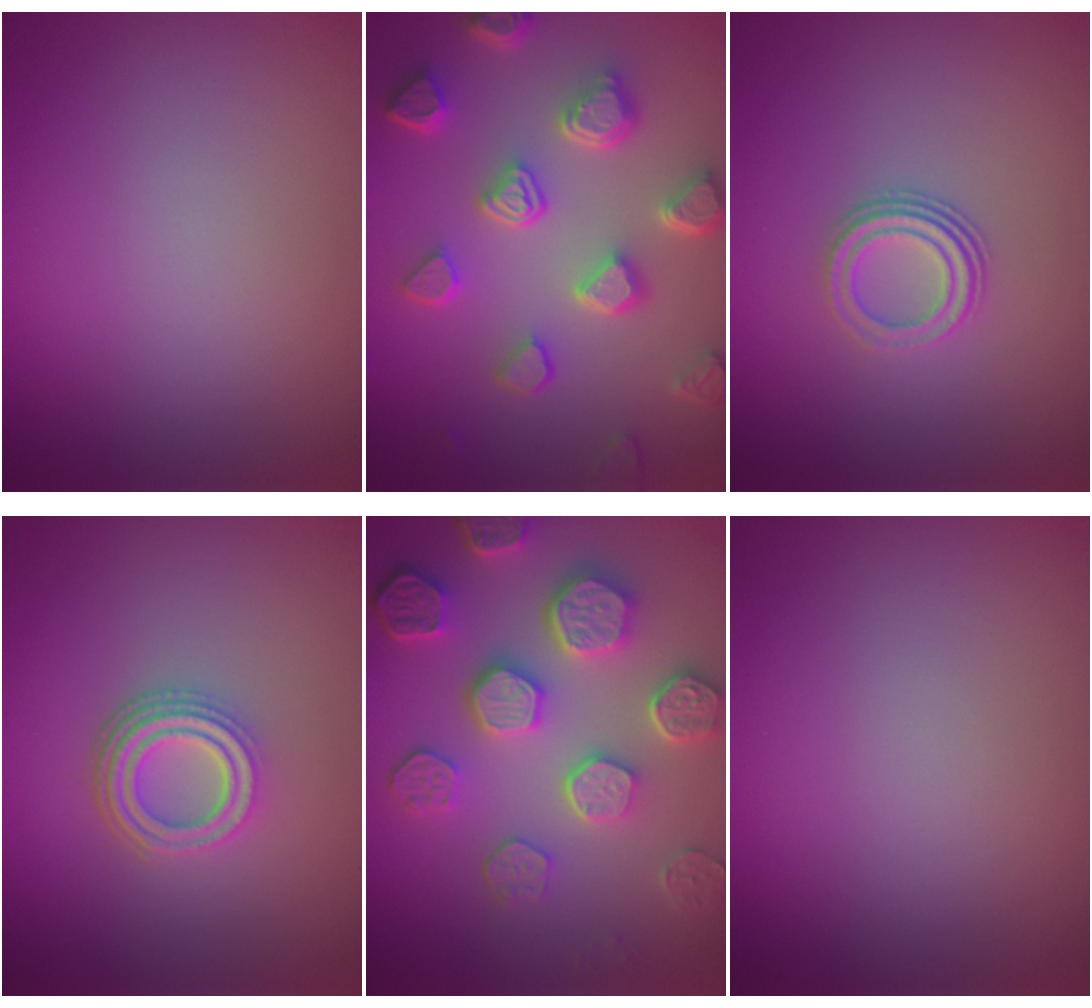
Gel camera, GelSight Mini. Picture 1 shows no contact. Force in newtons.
{"total": 6.7, "press": 5.4, "slide": 4.0}
{"total": 2.9, "press": 2.0, "slide": 2.0}
{"total": 4.4, "press": 3.3, "slide": 2.9}
{"total": 7.8, "press": 6.0, "slide": 5.1}
{"total": 0.0}